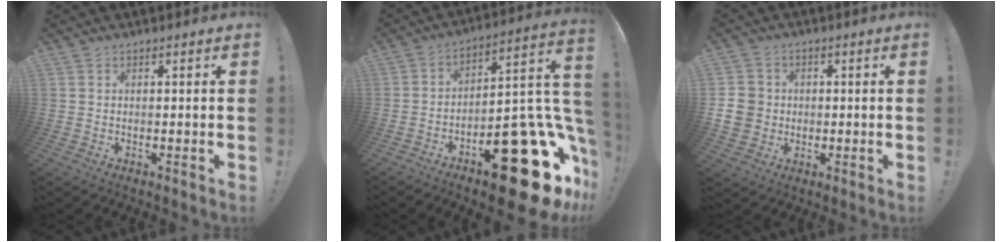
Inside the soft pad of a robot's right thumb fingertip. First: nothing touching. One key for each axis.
{"total": 26.6, "fx": -13.5, "fy": 10.5, "fz": 20.4, "tx": -0.203, "ty": 0.075, "tz": -0.195}
{"total": 8.7, "fx": -0.4, "fy": 8.0, "fz": 3.4, "tx": -0.066, "ty": 0.009, "tz": -0.005}